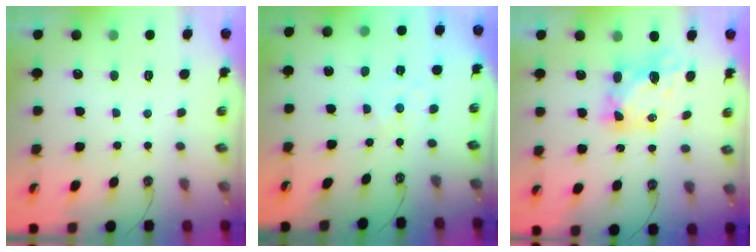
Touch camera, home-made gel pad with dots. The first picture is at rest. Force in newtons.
{"total": 1.1, "press": 1.1, "slide": 0.2}
{"total": 6.3, "press": 6.3, "slide": 0.1}